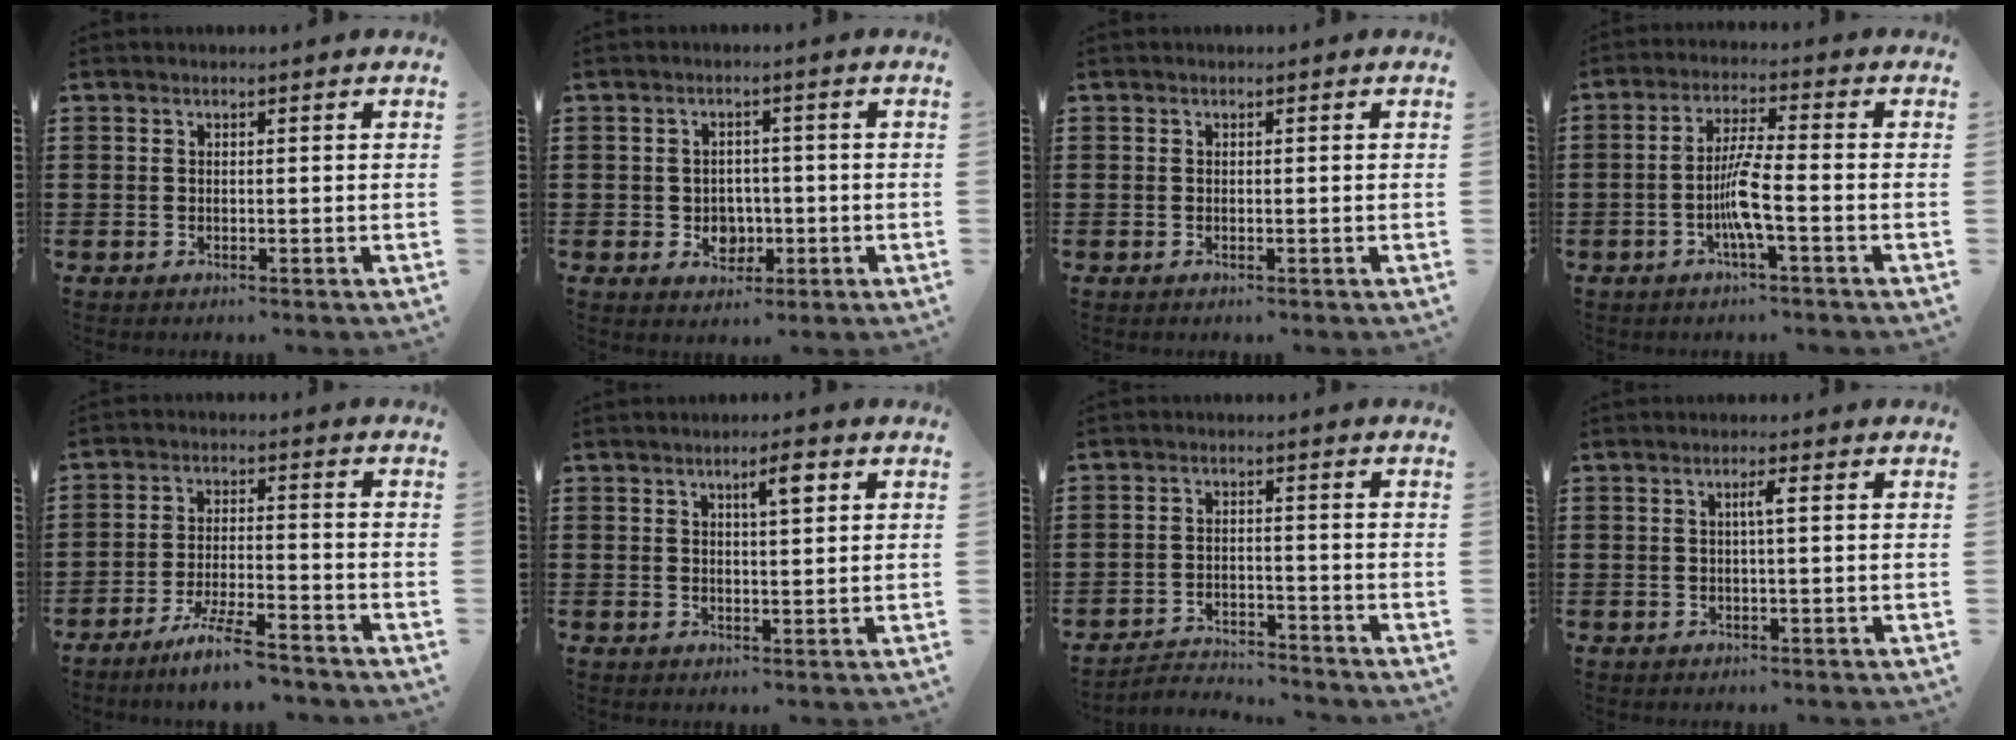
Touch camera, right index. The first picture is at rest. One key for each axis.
{"total": 3.2, "fx": -0.6, "fy": 2.8, "fz": 1.4, "tx": -0.028, "ty": 0.001, "tz": -0.016}
{"total": 0.0}
{"total": 6.2, "fx": -2.0, "fy": 0.5, "fz": 5.8, "tx": -0.121, "ty": -0.009, "tz": -0.044}
{"total": 7.0, "fx": -5.9, "fy": 0.2, "fz": 3.6, "tx": -0.078, "ty": -0.008, "tz": -0.114}
{"total": 3.5, "fx": 1.5, "fy": 0.8, "fz": 3.0, "tx": -0.046, "ty": 0.003, "tz": 0.020}
{"total": 3.1, "fx": -3.1, "fy": 0.3, "fz": 0.2, "tx": -0.012, "ty": 0.003, "tz": -0.067}
{"total": 1.9, "fx": 0.2, "fy": 0.0, "fz": 1.9, "tx": -0.036, "ty": 0.001, "tz": 0.000}